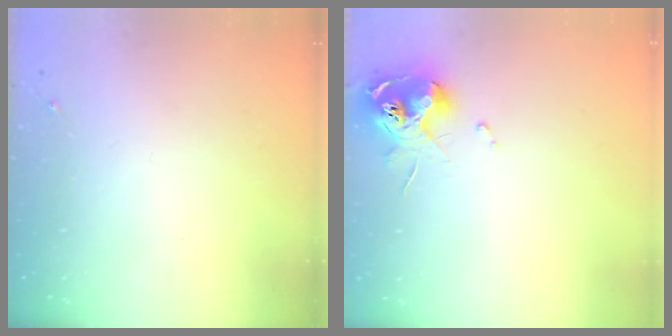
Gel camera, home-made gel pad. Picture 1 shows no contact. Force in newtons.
{"total": 10.7, "press": 10.6, "slide": 0.9}